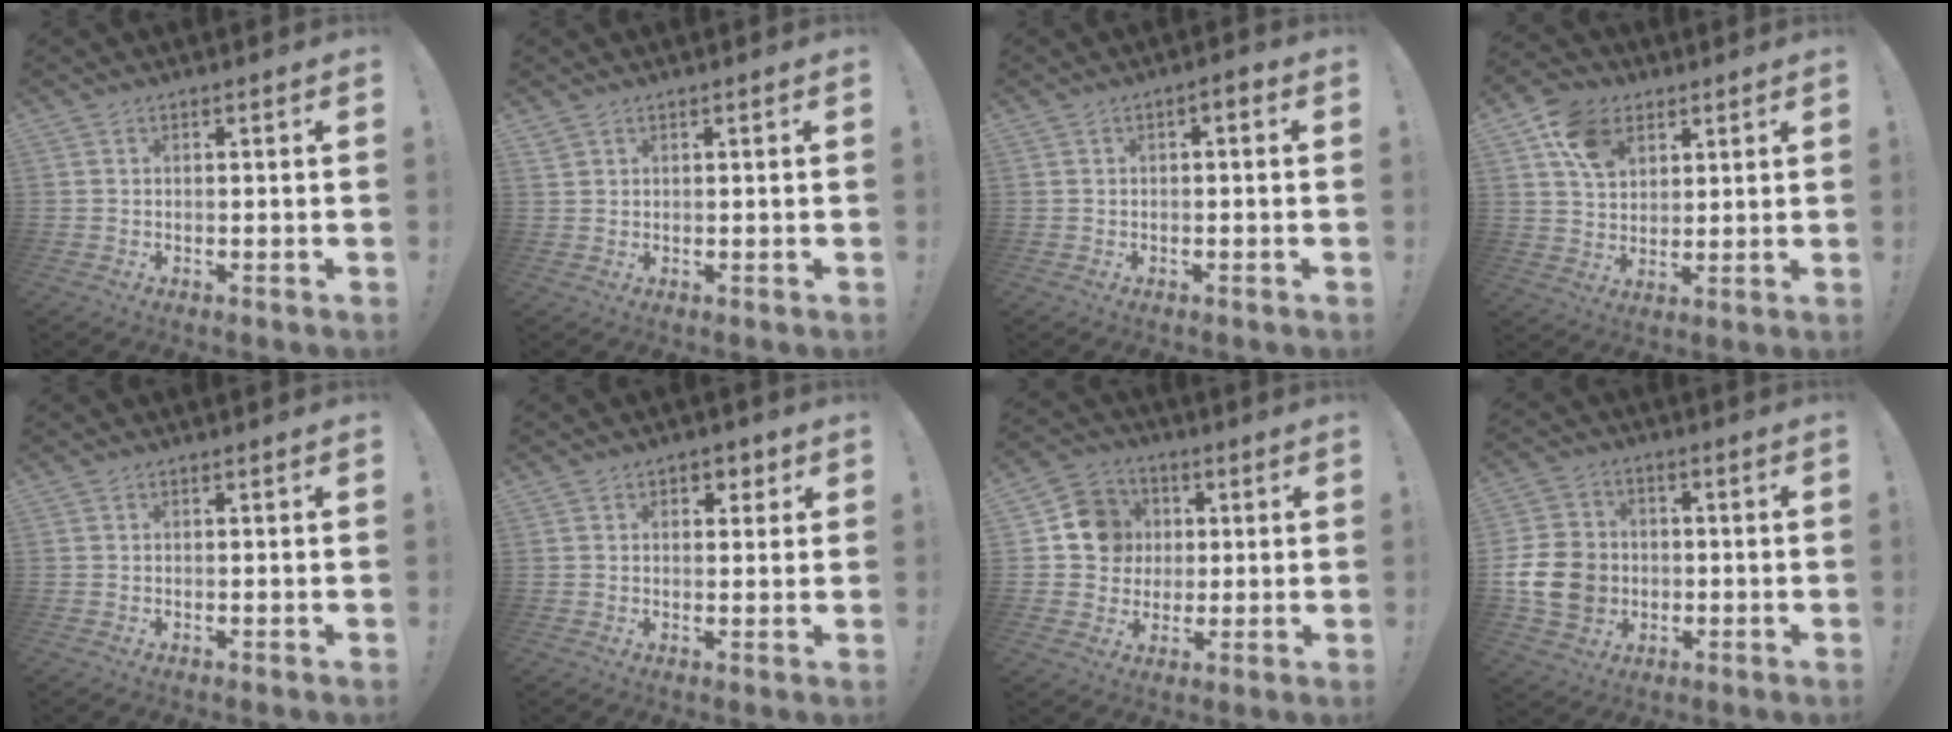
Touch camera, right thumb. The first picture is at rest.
{"total": 1.3, "force": [1.0, 0.8, 0.3], "torque": [-0.004, -0.003, 0.019]}
{"total": 2.0, "force": [-1.0, 0.7, 1.6], "torque": [-0.032, 0.014, -0.019]}
{"total": 11.4, "force": [5.6, 8.6, 4.9], "torque": [-0.071, -0.020, 0.109]}
{"total": 0.0}
{"total": 3.4, "force": [1.4, 2.8, 1.4], "torque": [-0.008, -0.003, 0.020]}
{"total": 11.1, "force": [1.5, 10.6, 2.9], "torque": [-0.027, 0.005, 0.036]}
{"total": 14.0, "force": [-2.8, 11.6, 7.2], "torque": [-0.129, 0.027, -0.042]}